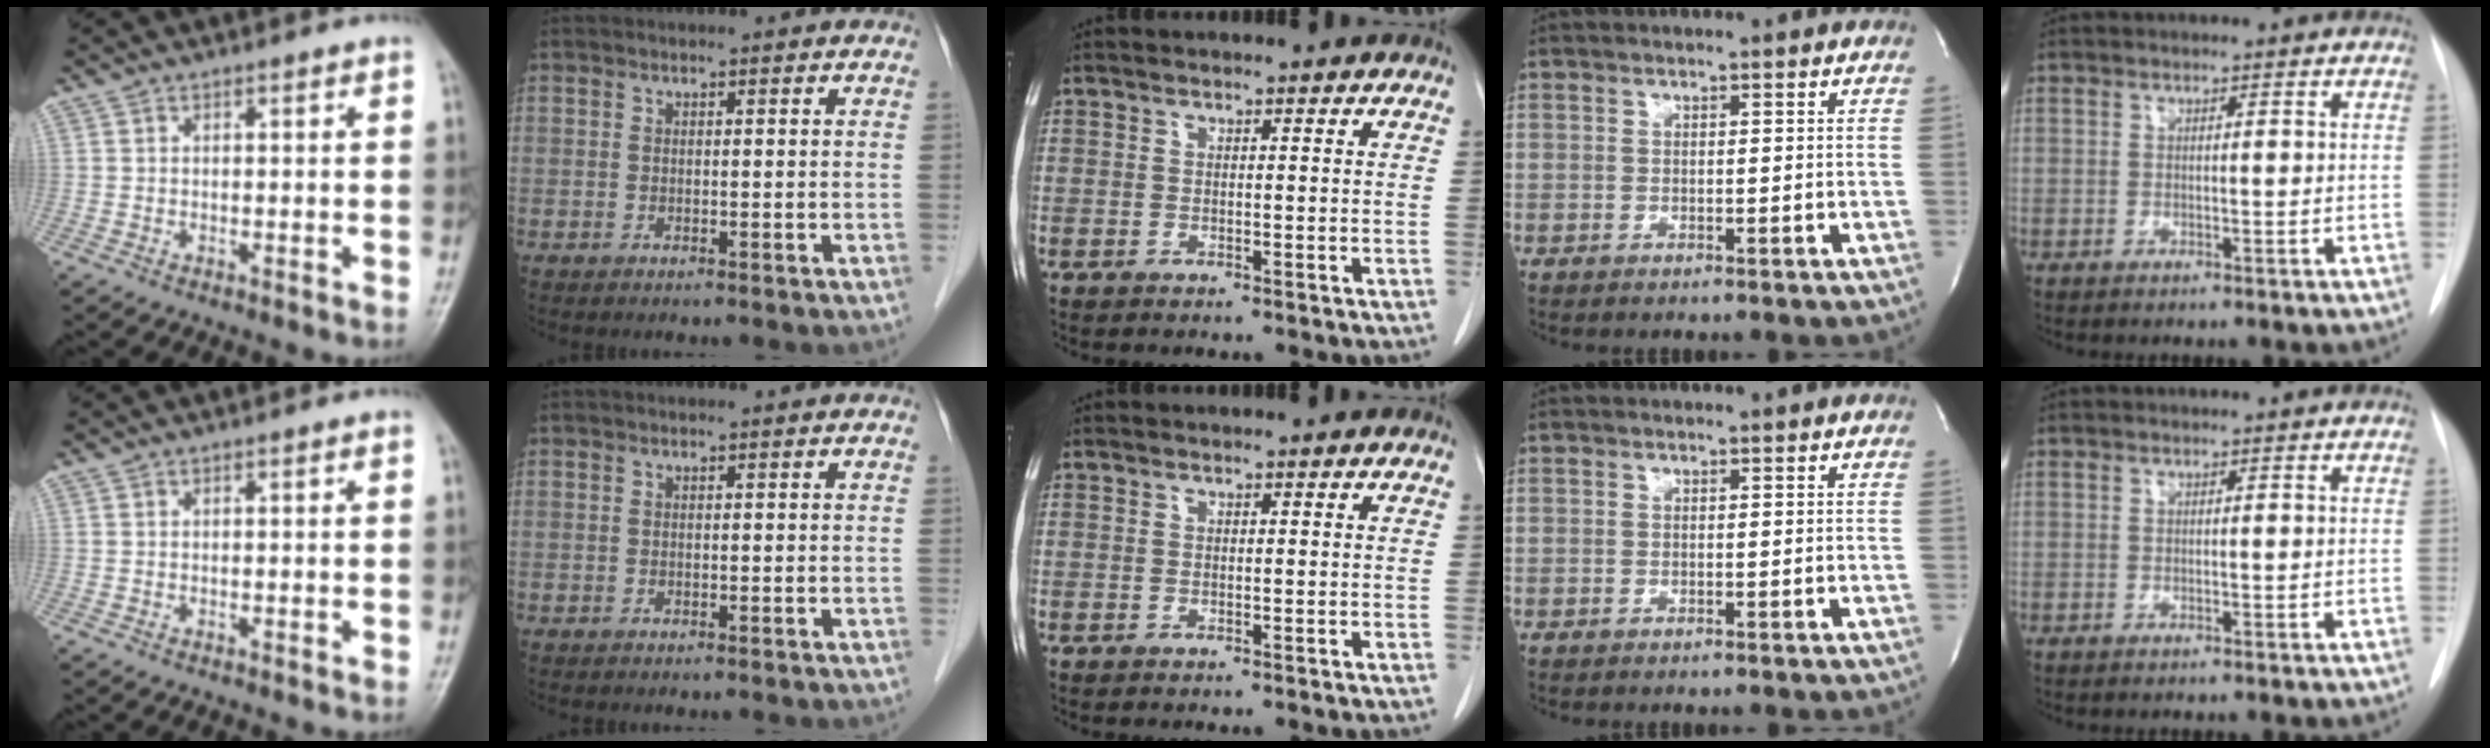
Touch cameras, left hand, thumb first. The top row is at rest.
{}